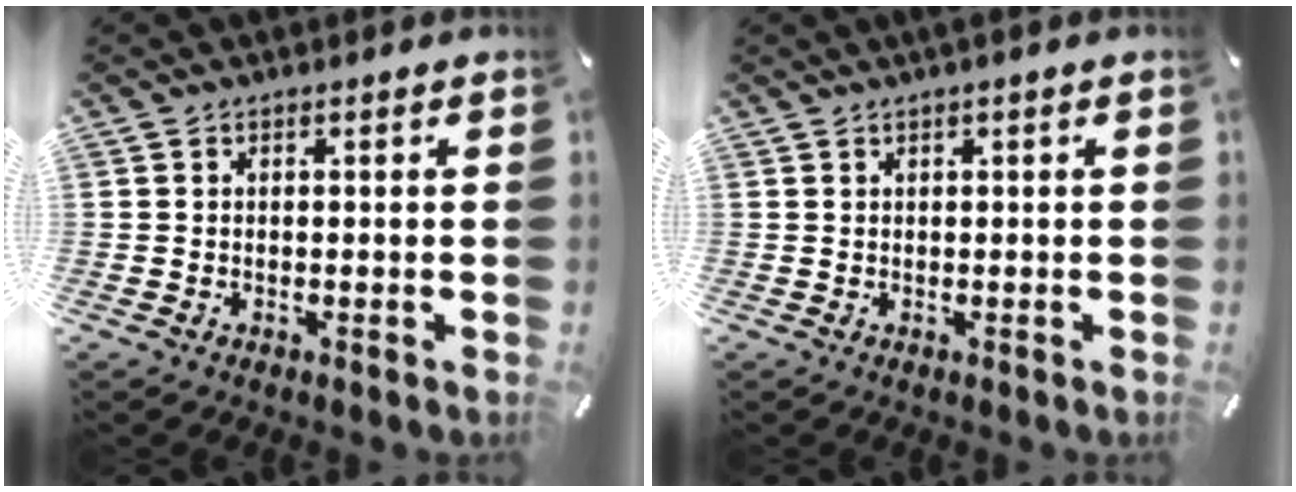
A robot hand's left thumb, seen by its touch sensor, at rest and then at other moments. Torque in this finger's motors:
{"motor_torque": [0.28, 0.40, 0.24, -0.45, 0.00]}